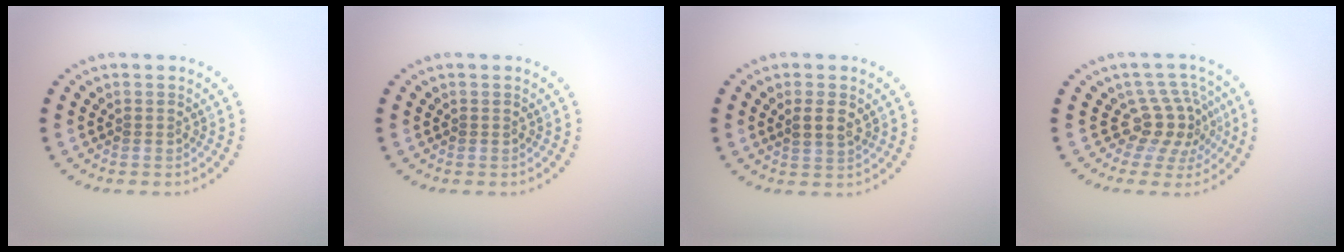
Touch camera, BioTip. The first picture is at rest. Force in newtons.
{"total": 0.0}
{"total": 1.5, "press": 1.4, "slide": 0.4}
{"total": 3.9, "press": 2.8, "slide": 2.7}